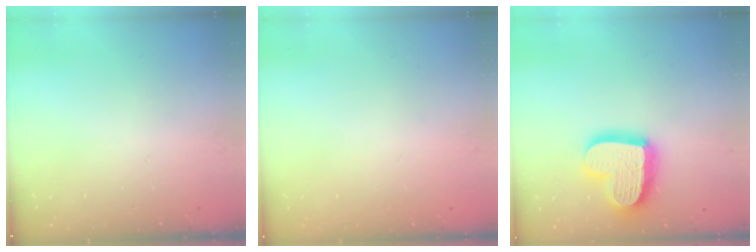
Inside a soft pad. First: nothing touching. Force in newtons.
{"total": 0.0}
{"total": 20.5, "press": 20.4, "slide": 1.5}